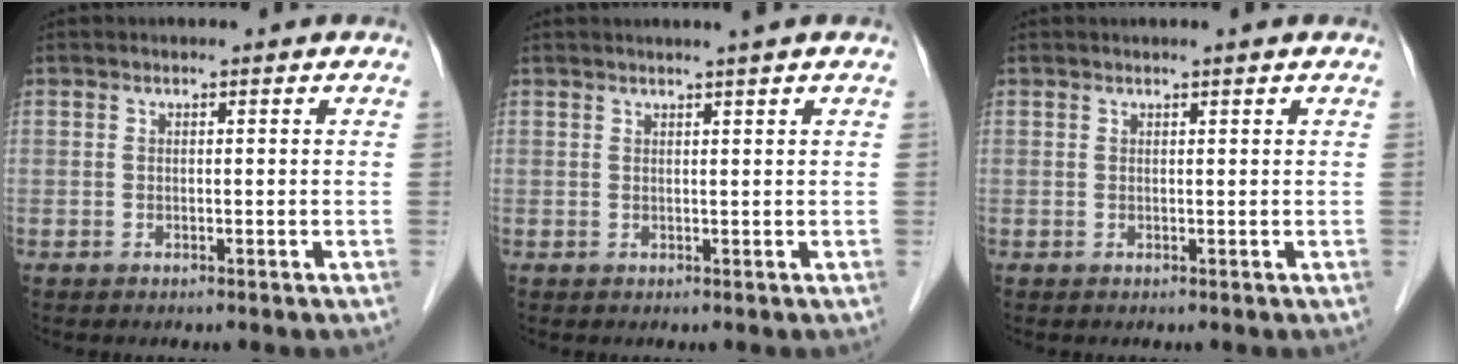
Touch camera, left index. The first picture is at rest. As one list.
[{"total": 1.7, "force": [1.3, -0.5, 1.0], "torque": [-0.015, 0.000, 0.025]}, {"total": 0.5, "force": [0.3, -0.1, 0.3], "torque": [-0.013, -0.004, 0.012]}]